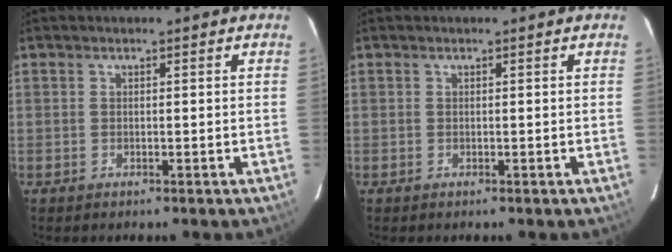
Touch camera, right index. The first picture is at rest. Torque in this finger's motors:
{"motor_torque": [0.00, 0.00, 0.00, 0.00]}